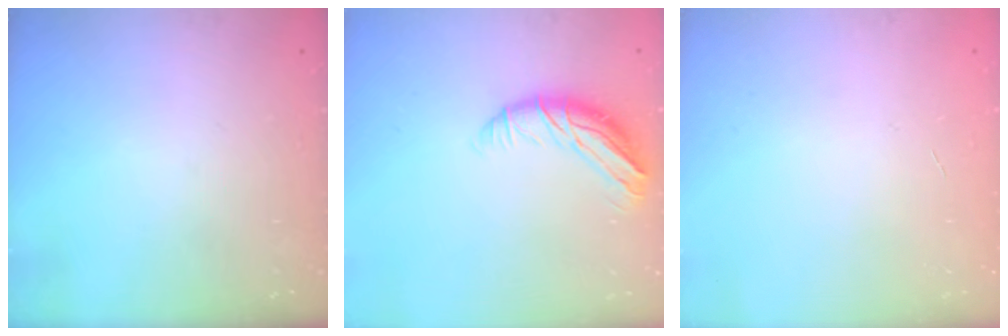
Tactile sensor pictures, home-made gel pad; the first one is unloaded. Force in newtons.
{"total": 10.8, "press": 10.7, "slide": 0.7}
{"total": 0.0}